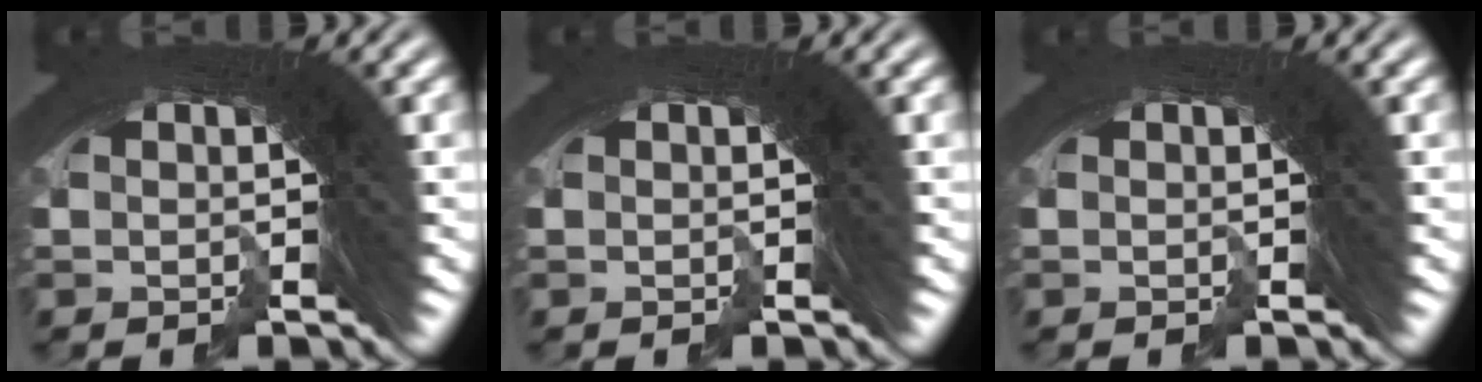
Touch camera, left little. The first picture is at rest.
{"total": 0.0}
{"total": 0.0}